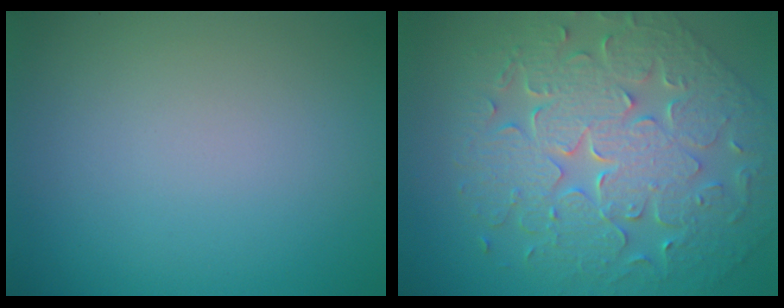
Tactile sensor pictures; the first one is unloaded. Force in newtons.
{"total": 9.3, "press": 6.8, "slide": 6.3}